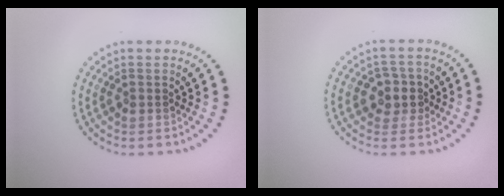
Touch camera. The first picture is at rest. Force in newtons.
{"total": 2.5, "press": 2.4, "slide": 0.9}